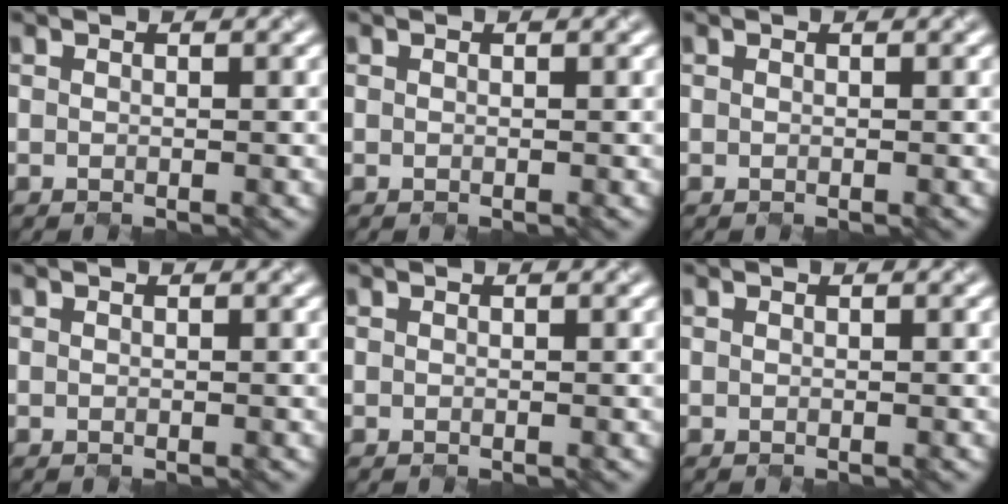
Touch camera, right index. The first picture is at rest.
{"total": 0.0}
{"total": 0.0}
{"total": 0.0}
{"total": 0.0}
{"total": 0.0}